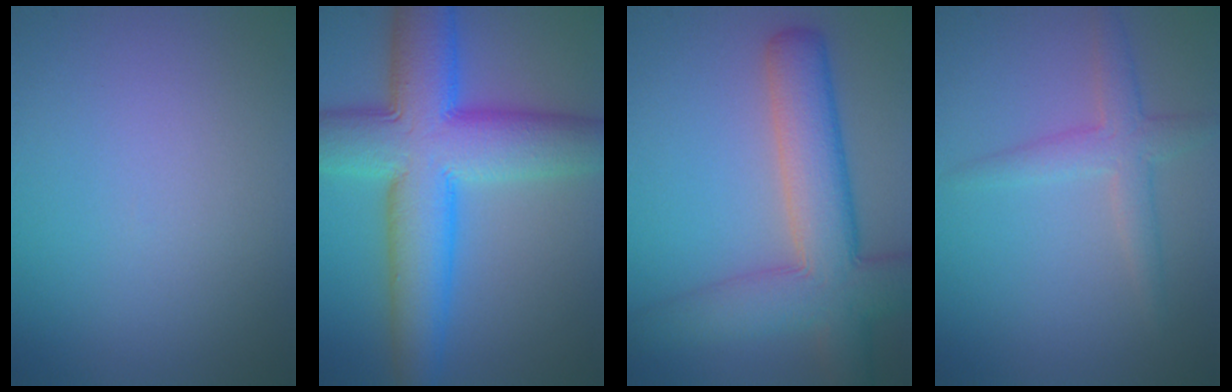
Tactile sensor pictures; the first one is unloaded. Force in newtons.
{"total": 11.6, "press": 11.6, "slide": 0.2}
{"total": 8.3, "press": 8.3, "slide": 0.6}
{"total": 2.6, "press": 2.6, "slide": 0.1}